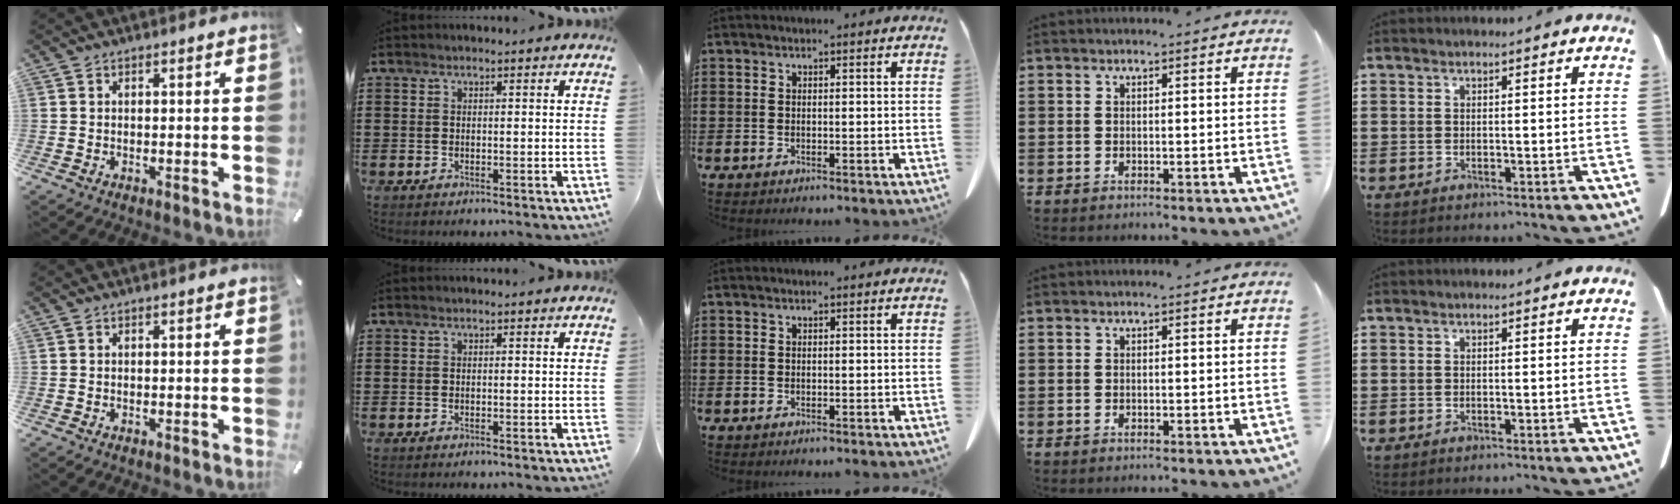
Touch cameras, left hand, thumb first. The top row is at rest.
{}